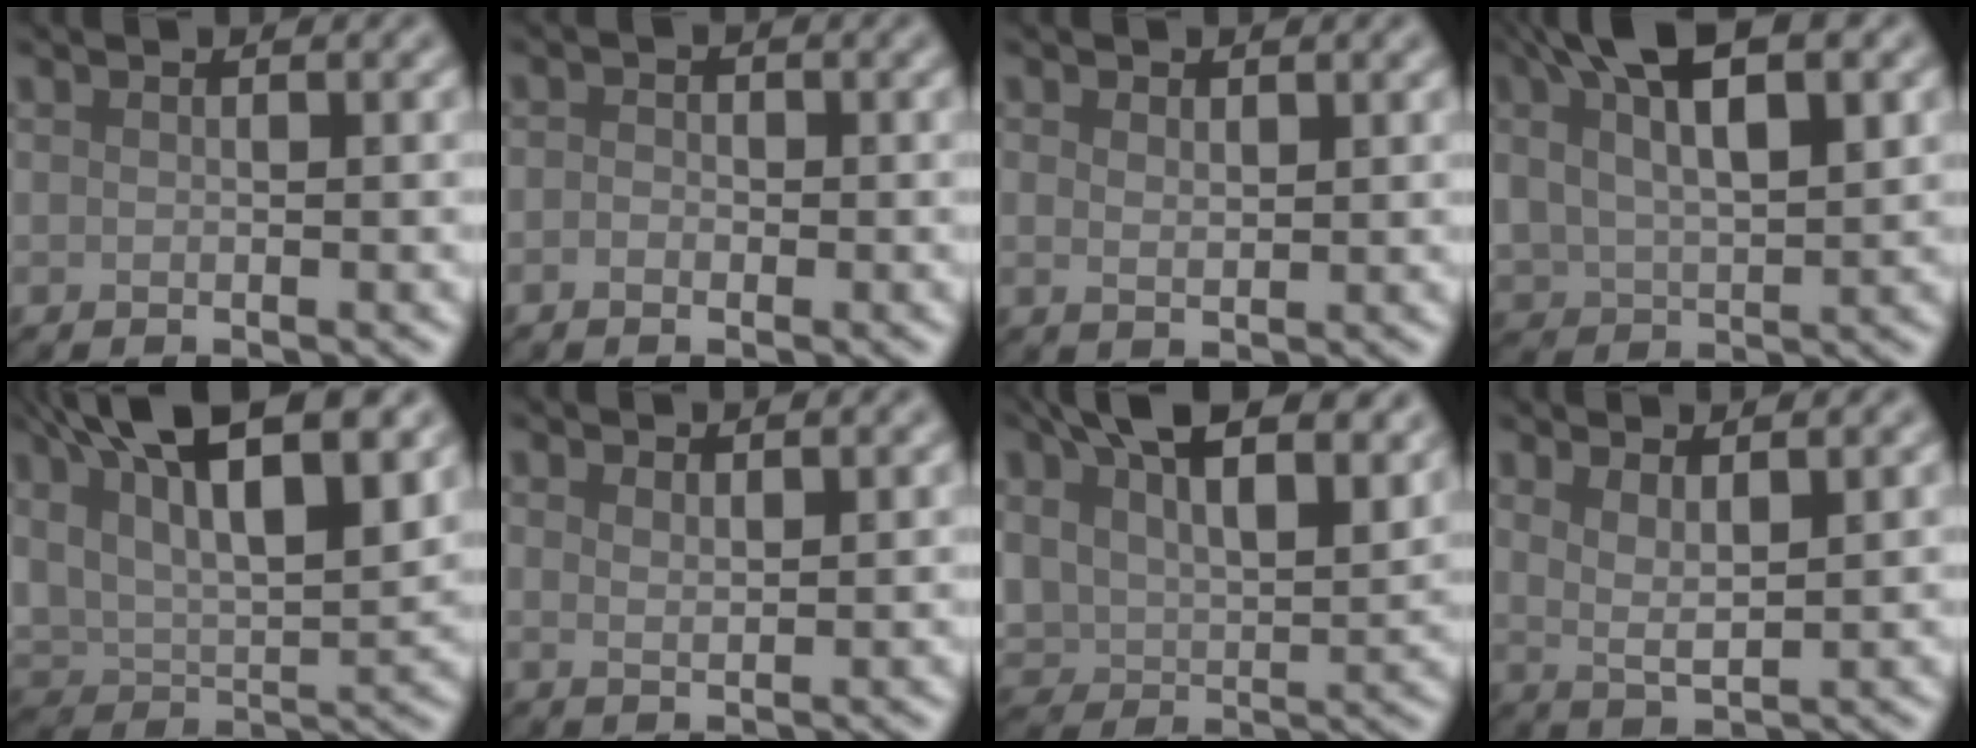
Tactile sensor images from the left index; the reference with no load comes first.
{"total": 1.2, "force": [-0.4, 0.9, 0.7], "torque": [-0.009, -0.001, -0.014]}
{"total": 1.3, "force": [0.7, 0.7, 0.8], "torque": [-0.014, -0.001, 0.015]}
{"total": 9.3, "force": [4.6, 4.2, 6.9], "torque": [-0.123, 0.020, 0.072]}
{"total": 15.0, "force": [7.9, 6.3, 11.0], "torque": [-0.173, 0.029, 0.107]}
{"total": 1.2, "force": [0.9, 0.4, 0.6], "torque": [-0.014, -0.002, 0.018]}
{"total": 13.8, "force": [7.2, 7.6, 9.1], "torque": [-0.164, 0.012, 0.116]}
{"total": 2.4, "force": [1.7, 0.6, 1.6], "torque": [-0.025, -0.008, 0.030]}